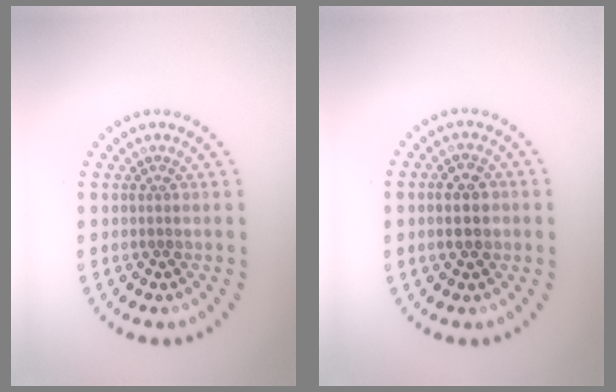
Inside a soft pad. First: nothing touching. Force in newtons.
{"total": 2.7, "press": 2.7, "slide": 0.2}